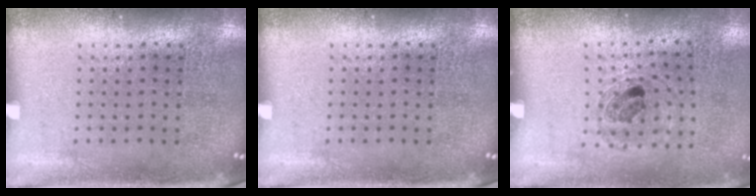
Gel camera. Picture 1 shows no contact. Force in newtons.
{"total": 0.0}
{"total": 0.9, "press": 0.9, "slide": 0.3}